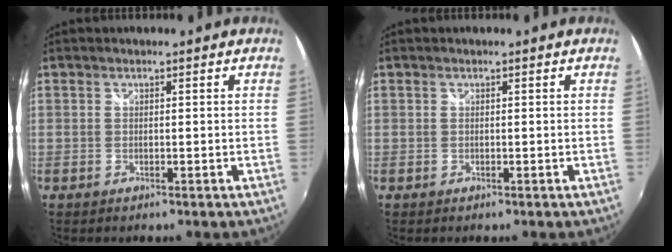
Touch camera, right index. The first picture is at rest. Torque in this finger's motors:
{"motor_torque": [0.34, 0.27, 0.02, 0.00]}